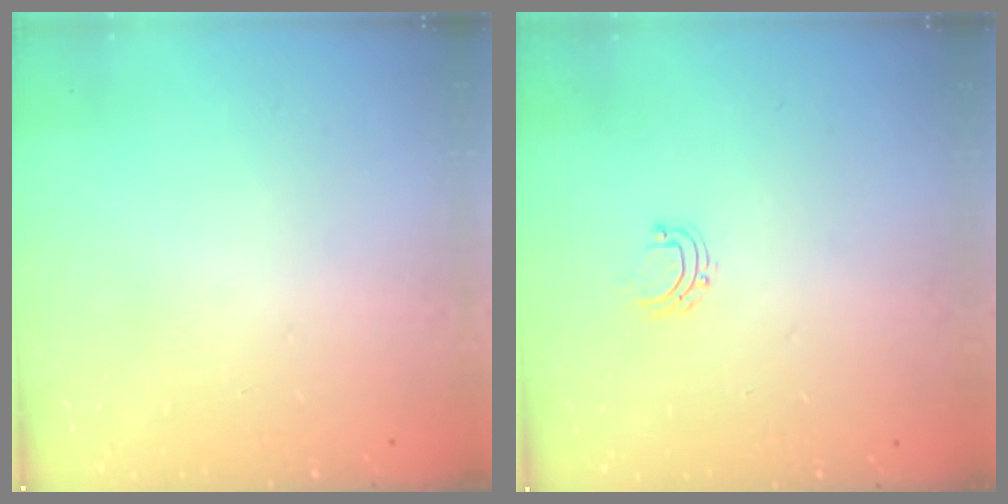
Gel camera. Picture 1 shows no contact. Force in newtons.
{"total": 4.5, "press": 4.5, "slide": 0.3}